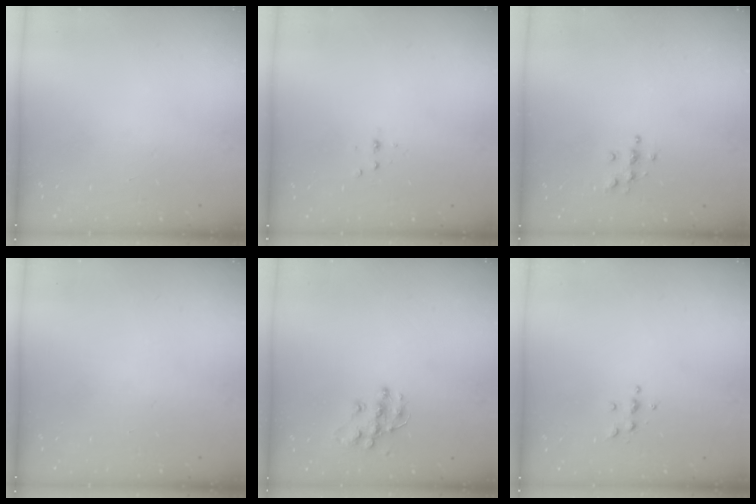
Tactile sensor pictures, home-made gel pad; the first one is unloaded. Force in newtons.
{"total": 2.3, "press": 2.3, "slide": 0.3}
{"total": 4.4, "press": 4.4, "slide": 0.3}
{"total": 0.0}
{"total": 11.3, "press": 11.2, "slide": 0.7}
{"total": 5.3, "press": 5.3, "slide": 0.5}